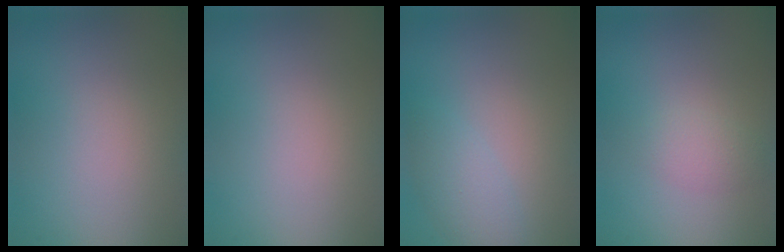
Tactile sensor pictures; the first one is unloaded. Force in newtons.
{"total": 0.0}
{"total": 2.2, "press": 2.2, "slide": 0.2}
{"total": 1.4, "press": 1.4, "slide": 0.1}